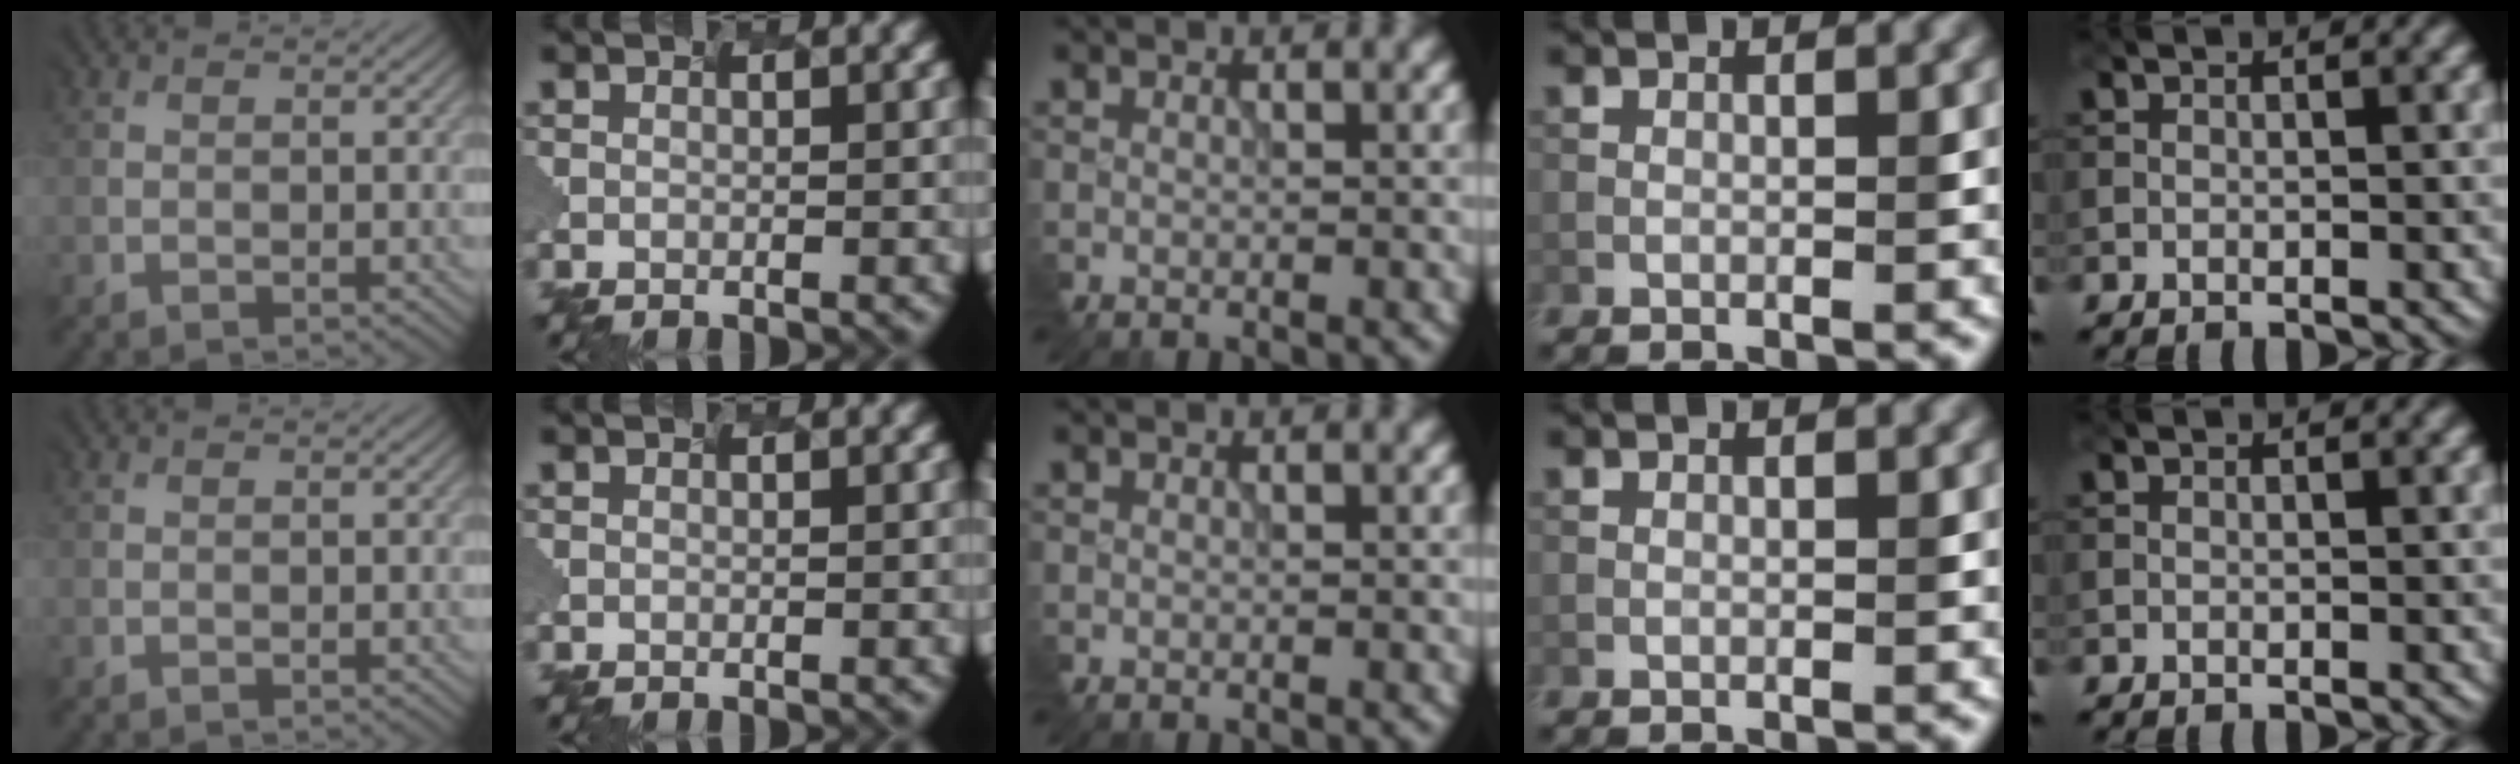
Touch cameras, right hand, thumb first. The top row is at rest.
{}